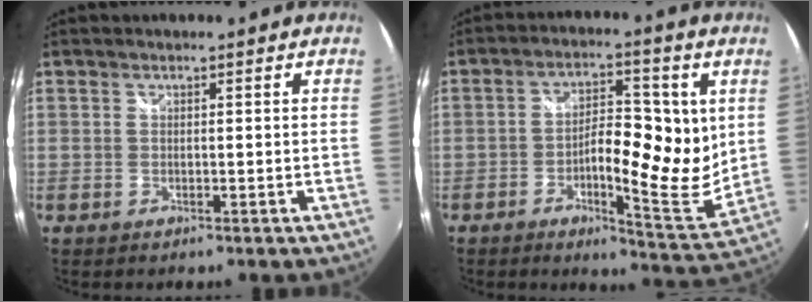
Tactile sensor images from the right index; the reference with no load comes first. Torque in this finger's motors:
{"motor_torque": [1.36, 0.78, 0.35, 0.12]}